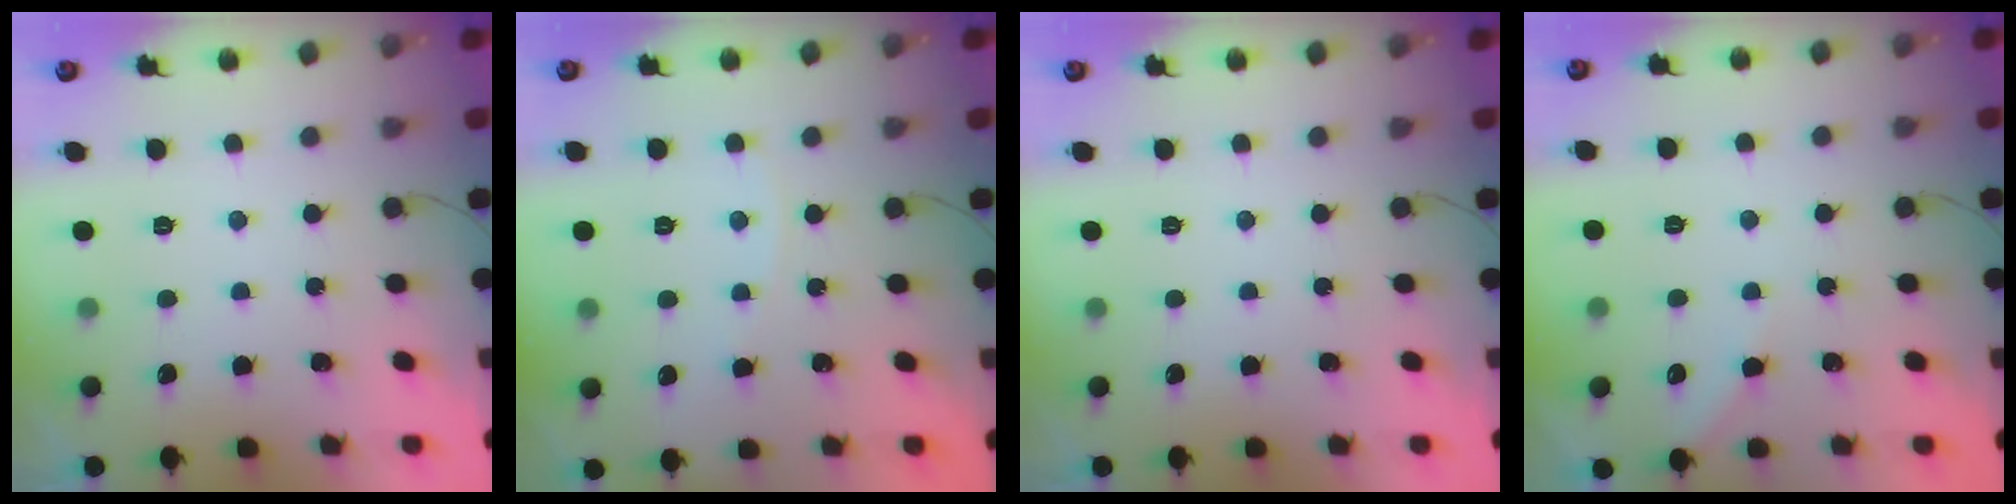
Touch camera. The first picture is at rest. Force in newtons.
{"total": 1.6, "press": 1.6, "slide": 0.2}
{"total": 0.0}
{"total": 3.3, "press": 3.2, "slide": 0.4}